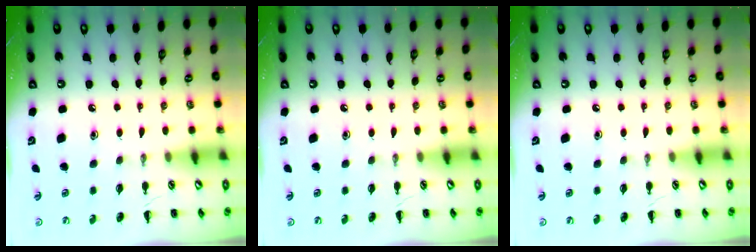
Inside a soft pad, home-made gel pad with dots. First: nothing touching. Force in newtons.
{"total": 0.0}
{"total": 0.0}